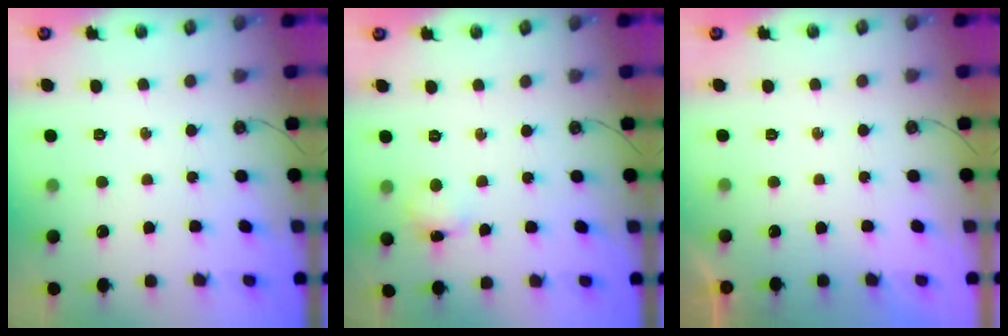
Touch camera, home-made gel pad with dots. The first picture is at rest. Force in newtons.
{"total": 2.8, "press": 2.8, "slide": 0.5}
{"total": 0.0}